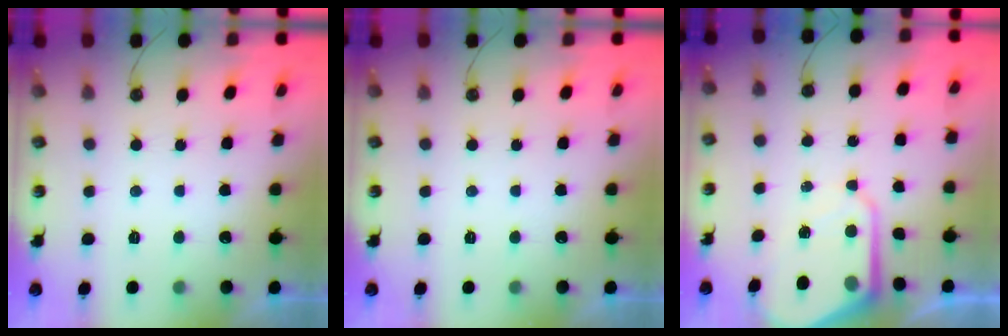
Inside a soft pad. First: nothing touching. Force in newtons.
{"total": 0.0}
{"total": 9.2, "press": 9.1, "slide": 0.8}